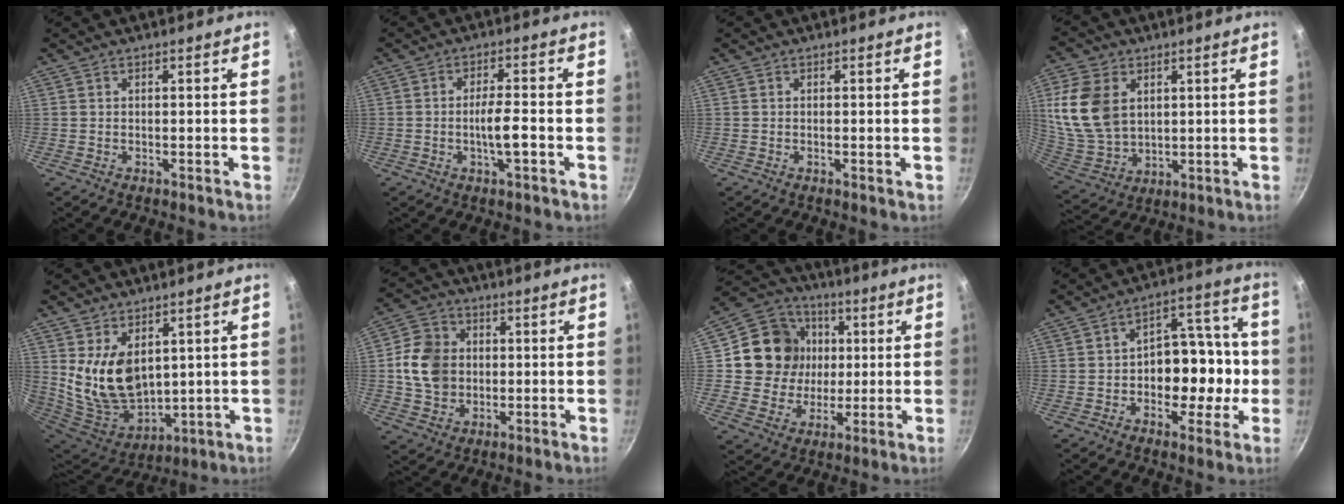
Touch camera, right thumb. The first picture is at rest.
{"total": 5.4, "force": [-1.7, 1.2, 4.9], "torque": [-0.080, 0.018, -0.031]}
{"total": 0.6, "force": [-0.1, 0.2, 0.5], "torque": [-0.007, 0.000, -0.003]}
{"total": 14.8, "force": [3.8, 10.5, 9.7], "torque": [-0.184, -0.016, 0.091]}
{"total": 15.0, "force": [4.5, 10.0, 10.2], "torque": [-0.166, -0.056, 0.109]}
{"total": 11.1, "force": [0.7, 9.4, 5.9], "torque": [-0.082, 0.009, 0.009]}
{"total": 15.8, "force": [2.4, 14.5, 5.9], "torque": [-0.081, 0.013, 0.036]}
{"total": 13.6, "force": [-2.2, 9.3, 9.7], "torque": [-0.081, 0.045, -0.035]}